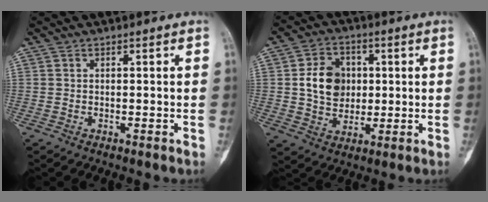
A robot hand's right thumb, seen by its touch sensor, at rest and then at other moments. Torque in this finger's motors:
{"motor_torque": [0.32, 0.25, 0.77, 0.15, 0.07]}